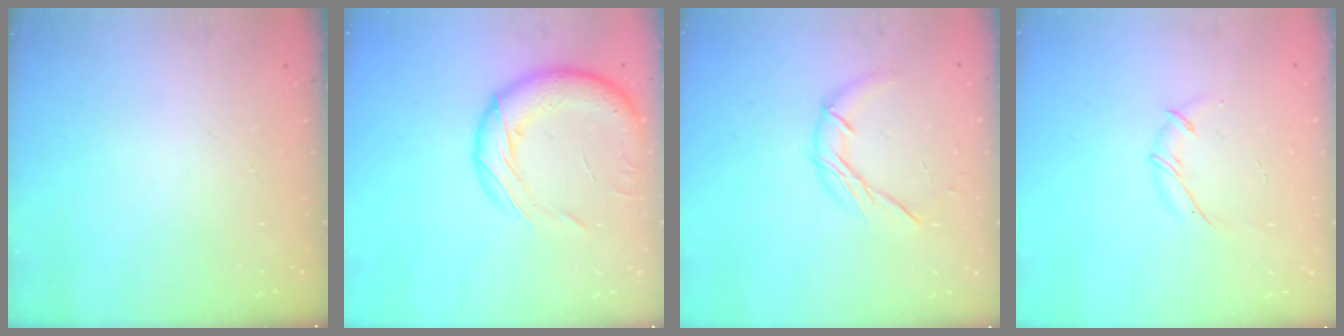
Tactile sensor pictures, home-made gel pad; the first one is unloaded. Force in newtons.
{"total": 17.5, "press": 17.1, "slide": 3.9}
{"total": 8.7, "press": 8.7, "slide": 0.3}
{"total": 6.1, "press": 6.0, "slide": 1.1}